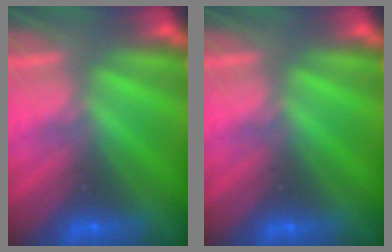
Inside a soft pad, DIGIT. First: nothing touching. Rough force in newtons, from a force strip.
{"total": 0.0}